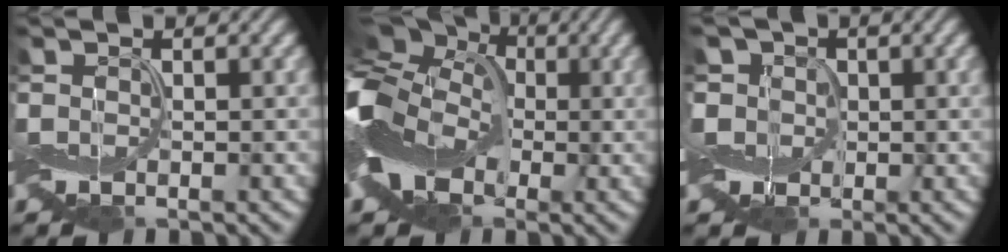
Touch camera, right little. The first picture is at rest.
{"total": 12.7, "force": [-0.9, 9.7, 8.1], "torque": [-0.145, 0.001, -0.042]}
{"total": 2.9, "force": [0.3, 2.8, 0.7], "torque": [-0.024, 0.005, -0.006]}